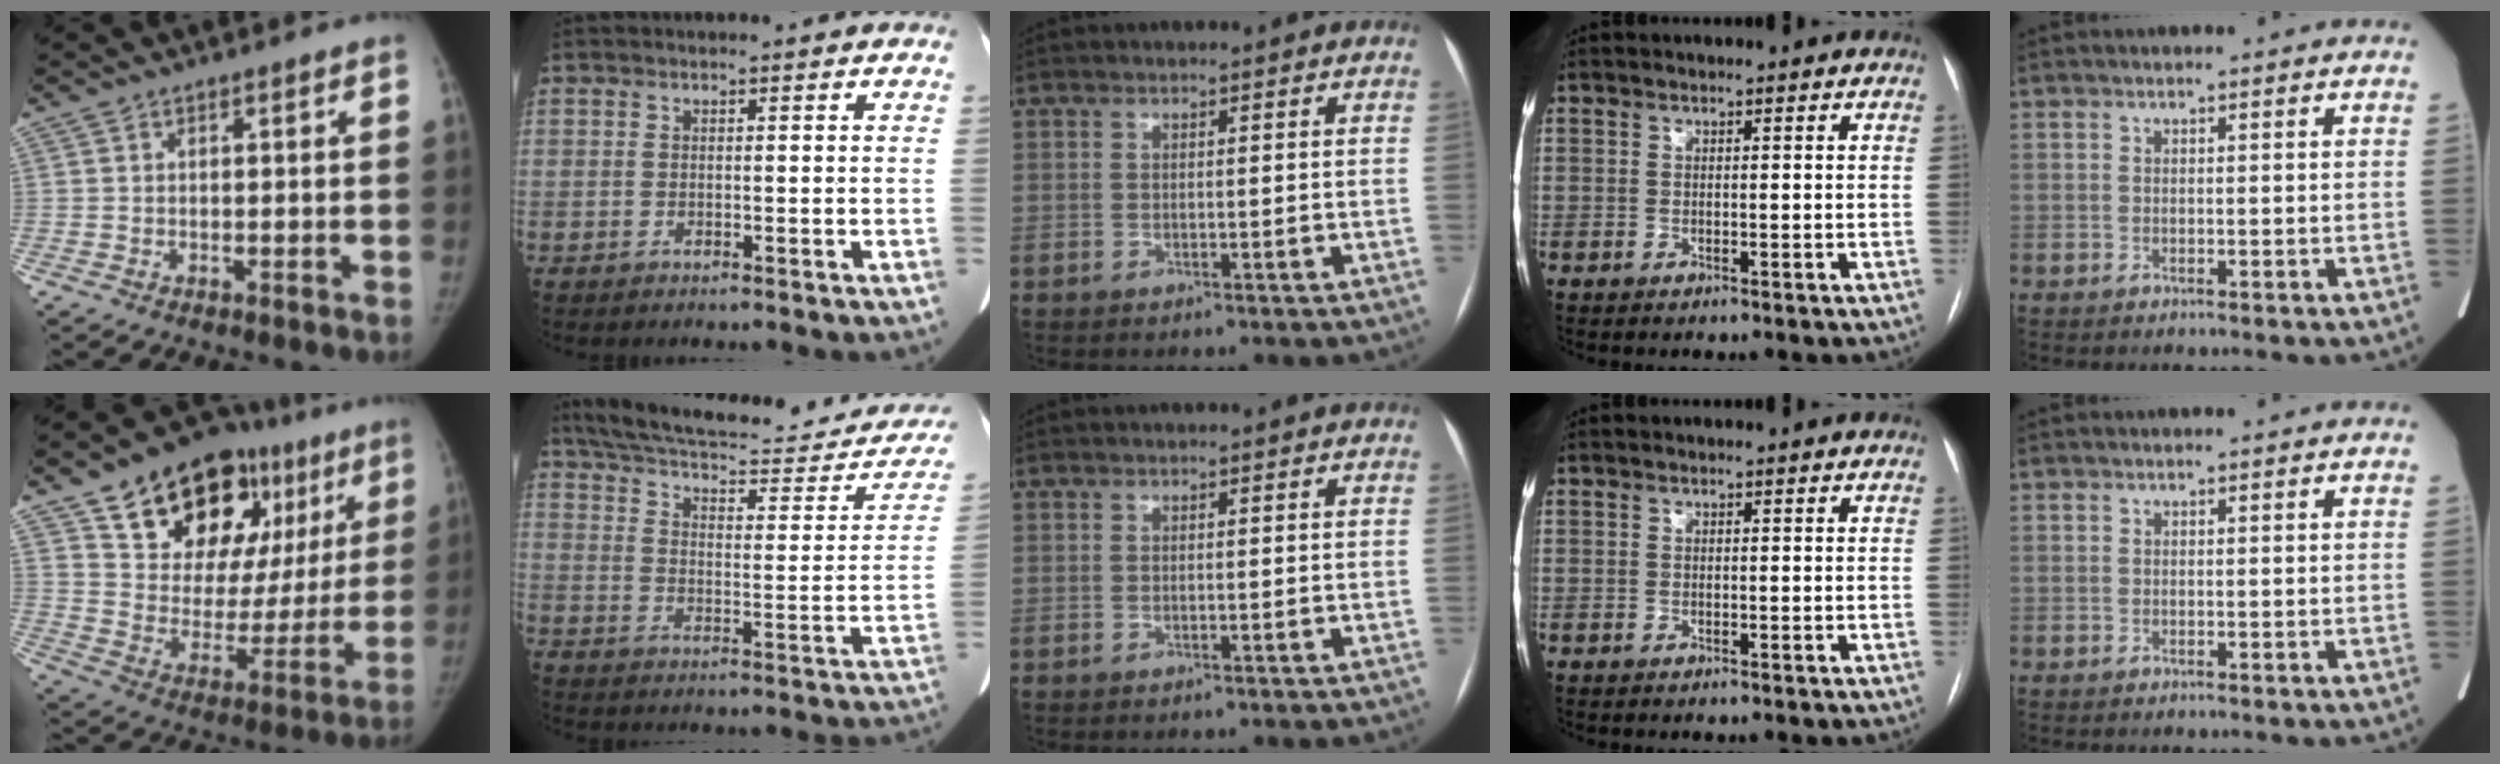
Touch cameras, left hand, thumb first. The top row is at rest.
{"thumb": {"total": 26.6, "force": [14.5, 15.5, 16.1], "torque": [-0.182, -0.015, 0.231]}, "index": {"total": 27.0, "force": [24.1, 6.7, 10.0], "torque": [-0.155, -0.035, 0.304]}}